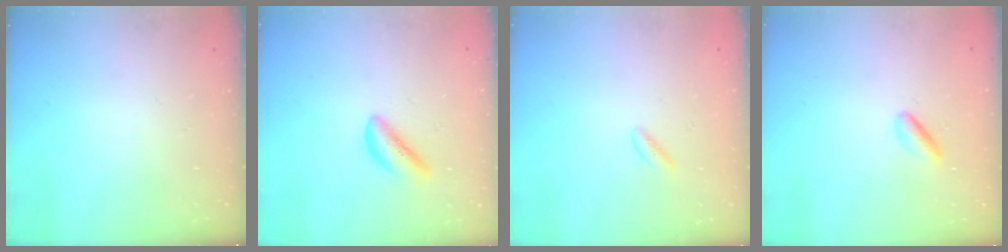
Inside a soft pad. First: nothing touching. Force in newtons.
{"total": 3.8, "press": 3.8, "slide": 0.2}
{"total": 1.7, "press": 1.5, "slide": 0.7}
{"total": 2.9, "press": 2.6, "slide": 1.2}